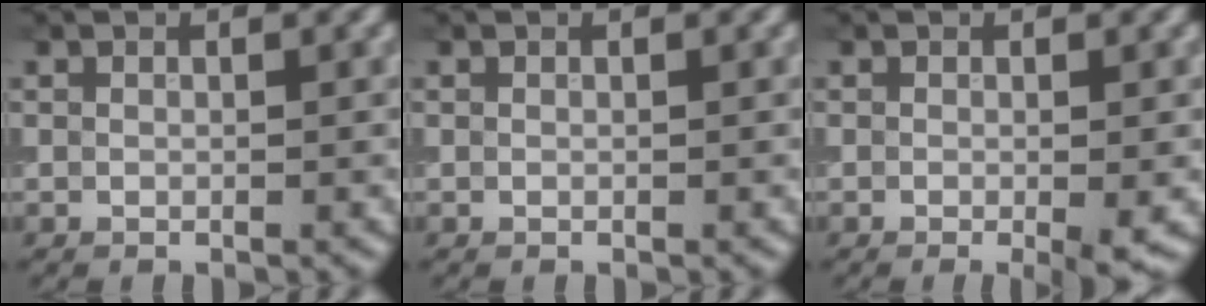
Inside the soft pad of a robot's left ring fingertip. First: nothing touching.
{"total": 0.0}
{"total": 2.0, "force": [-0.5, 0.3, 1.9], "torque": [-0.027, -0.010, -0.005]}